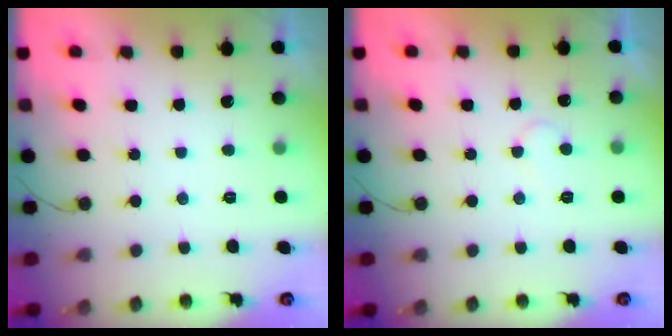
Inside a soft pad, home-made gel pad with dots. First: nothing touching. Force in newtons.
{"total": 4.6, "press": 4.6, "slide": 0.3}